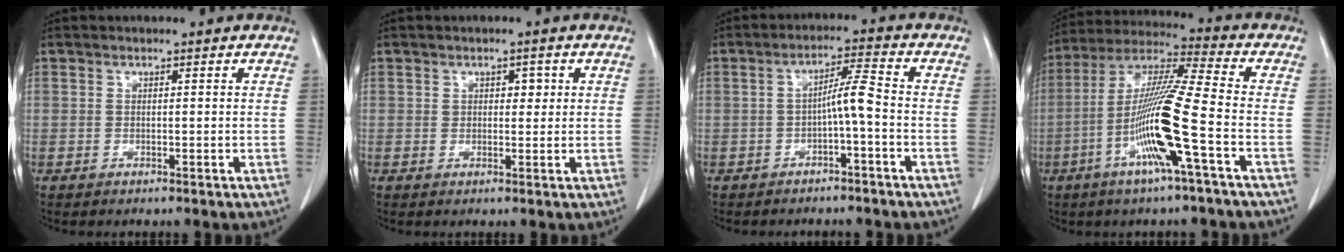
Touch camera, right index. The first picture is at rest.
{"total": 1.9, "force": [0.7, 1.2, 1.3], "torque": [-0.014, 0.002, 0.009]}
{"total": 4.4, "force": [-1.3, -0.1, 4.2], "torque": [-0.070, 0.014, -0.021]}
{"total": 14.6, "force": [-4.8, -0.8, 13.8], "torque": [-0.277, -0.007, -0.100]}